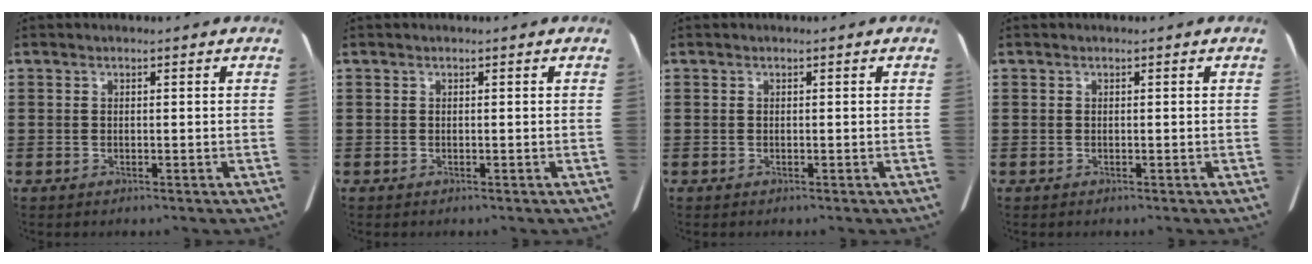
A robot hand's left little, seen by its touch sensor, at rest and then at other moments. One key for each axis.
{"total": 0.0}
{"total": 0.0}
{"total": 0.0}